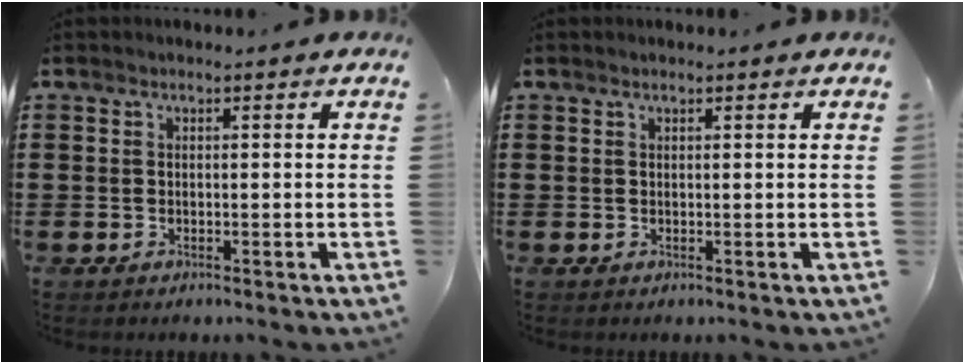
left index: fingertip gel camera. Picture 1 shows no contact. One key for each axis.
{"total": 0.5, "fx": 0.4, "fy": 0.1, "fz": 0.3, "tx": -0.006, "ty": 0.001, "tz": 0.009}